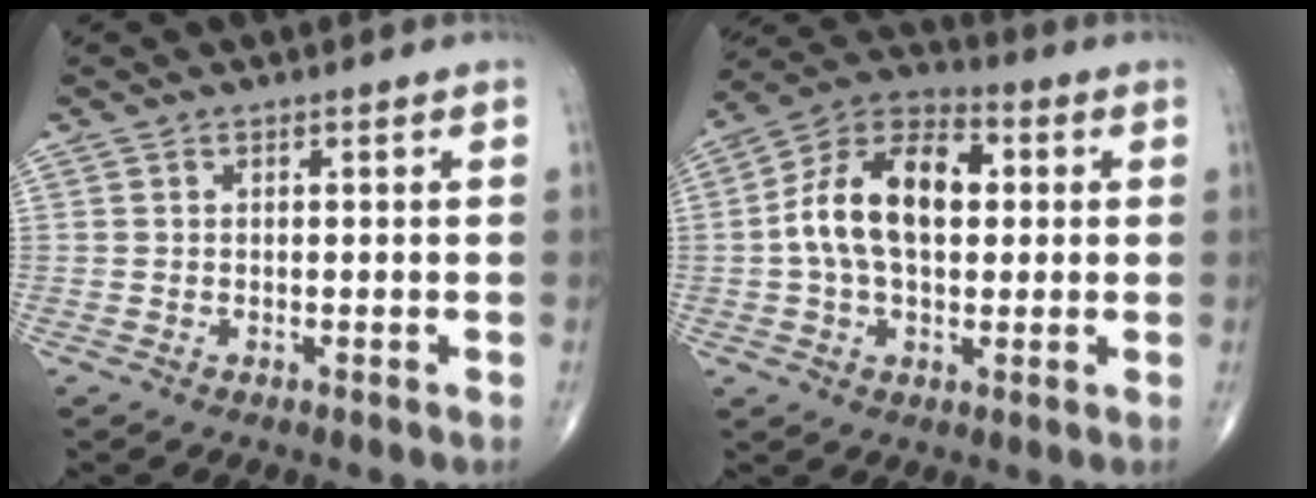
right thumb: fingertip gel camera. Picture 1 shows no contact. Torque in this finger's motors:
{"motor_torque": [1.74, 1.78, 1.36, -0.25, 0.18]}